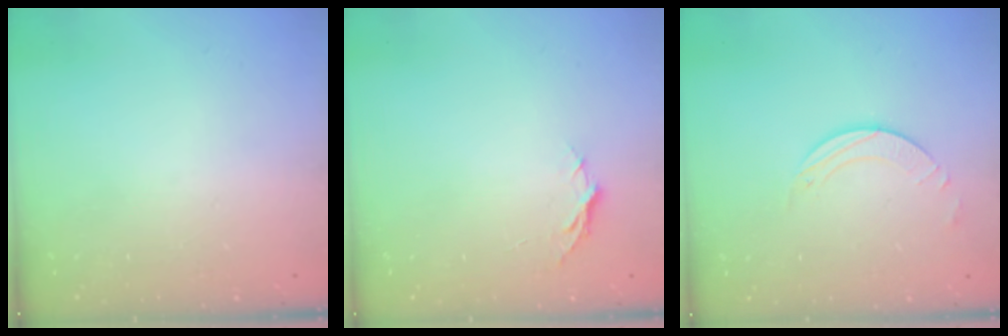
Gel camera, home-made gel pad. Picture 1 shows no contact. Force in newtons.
{"total": 3.7, "press": 3.6, "slide": 0.4}
{"total": 2.5, "press": 2.5, "slide": 0.2}